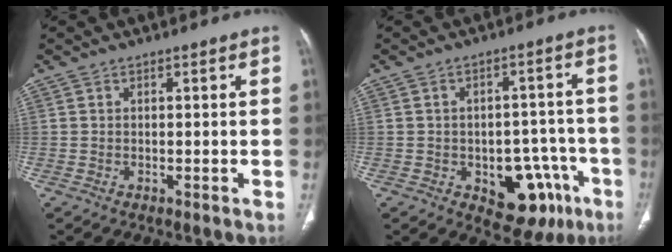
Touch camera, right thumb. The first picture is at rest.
{"total": 13.0, "force": [-5.6, 8.1, 8.6], "torque": [-0.065, 0.038, -0.061]}